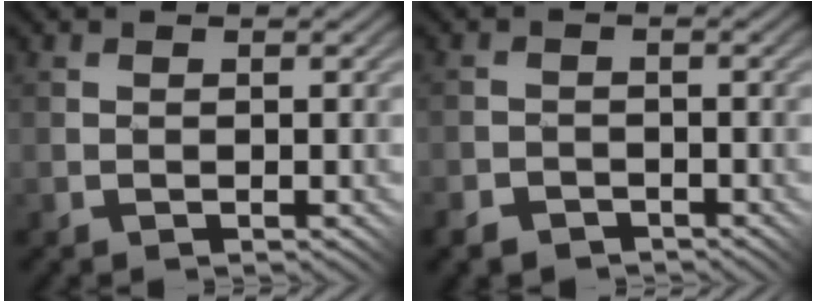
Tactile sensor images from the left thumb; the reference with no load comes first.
{"total": 2.7, "force": [-2.3, 1.4, 0.3], "torque": [-0.001, 0.002, -0.046]}